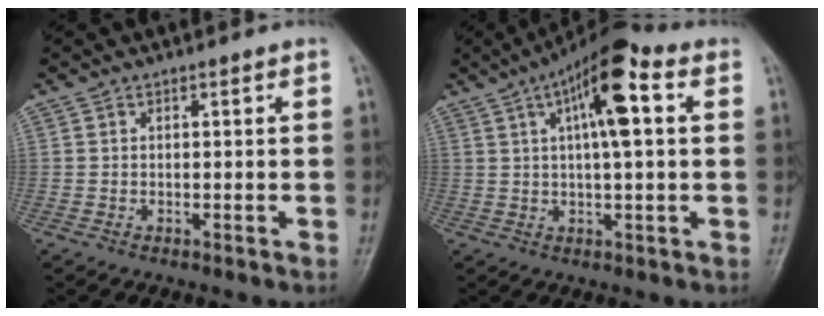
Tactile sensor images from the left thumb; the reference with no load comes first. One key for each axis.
{"total": 12.2, "fx": 3.7, "fy": 3.5, "fz": 11.1, "tx": -0.183, "ty": 0.020, "tz": 0.050}